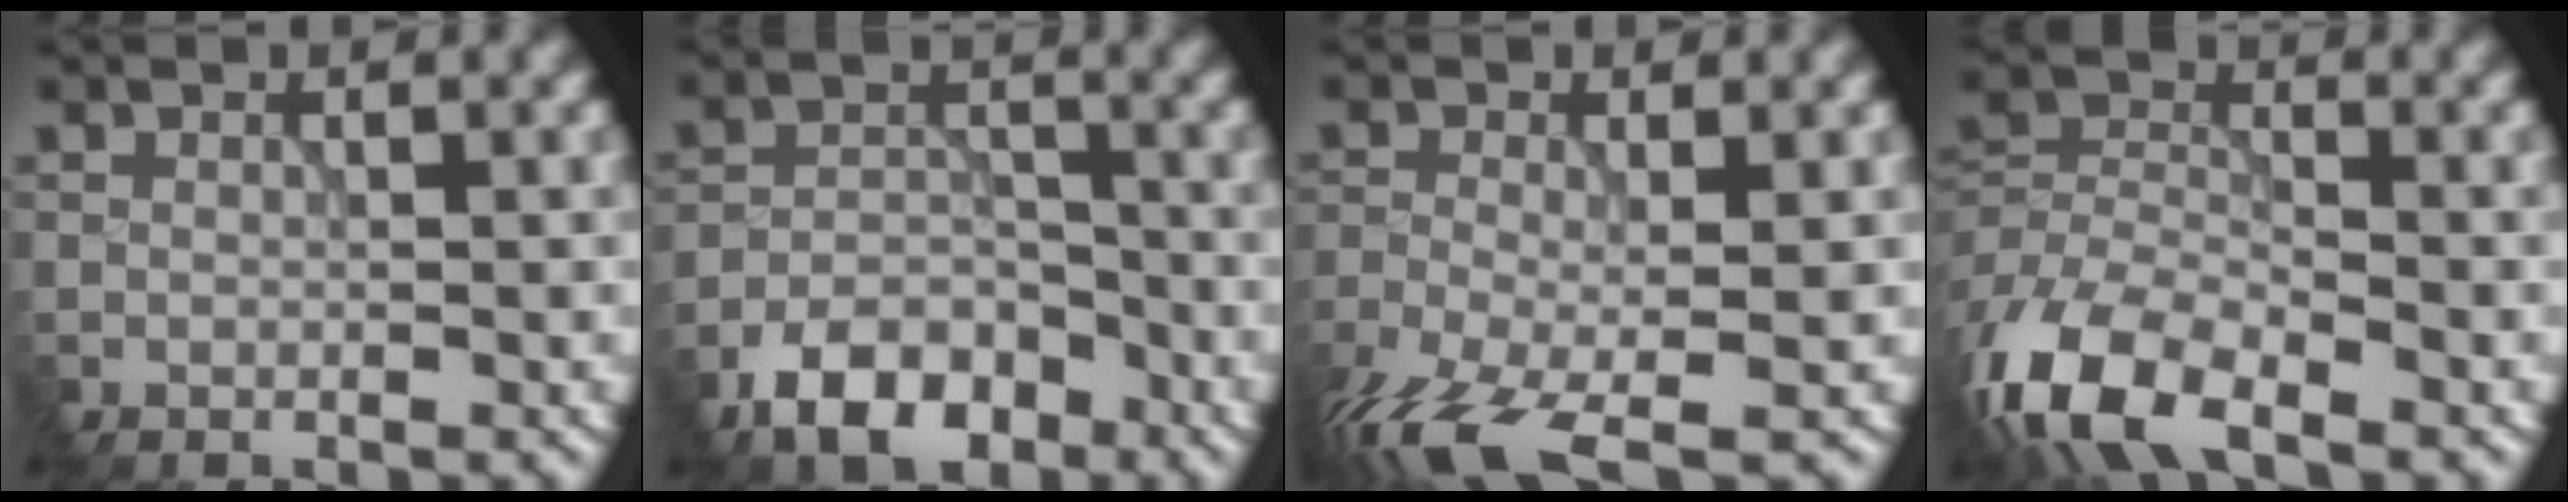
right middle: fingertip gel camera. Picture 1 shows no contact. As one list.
[{"total": 5.3, "force": [-4.3, 2.3, 2.0], "torque": [-0.019, -0.002, -0.082]}, {"total": 7.8, "force": [-5.1, 2.4, 5.4], "torque": [-0.116, -0.027, -0.101]}, {"total": 9.2, "force": [-6.1, 4.2, 5.5], "torque": [-0.109, -0.012, -0.129]}]